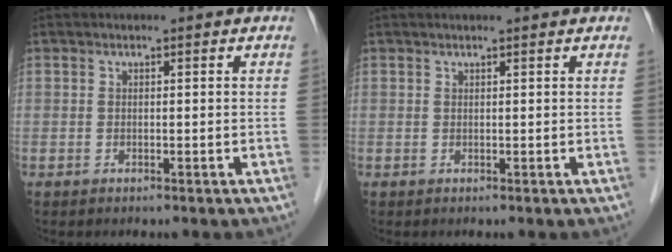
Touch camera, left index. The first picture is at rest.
{"total": 1.2, "force": [1.1, 0.0, 0.5], "torque": [-0.007, 0.011, 0.017]}